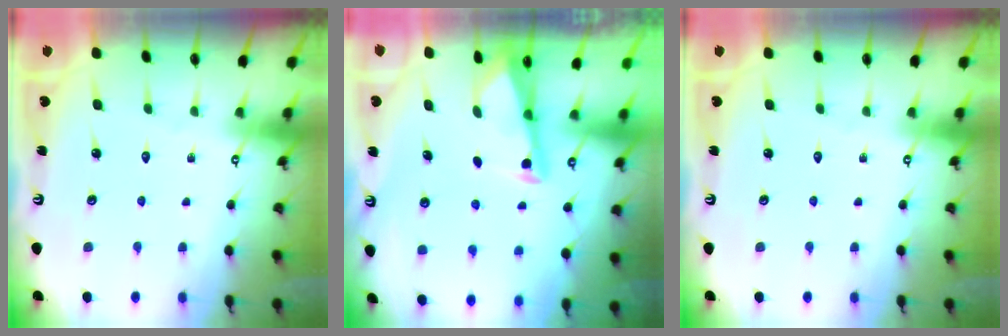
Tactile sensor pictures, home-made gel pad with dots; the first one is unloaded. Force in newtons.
{"total": 2.6, "press": 2.6, "slide": 0.1}
{"total": 0.0}